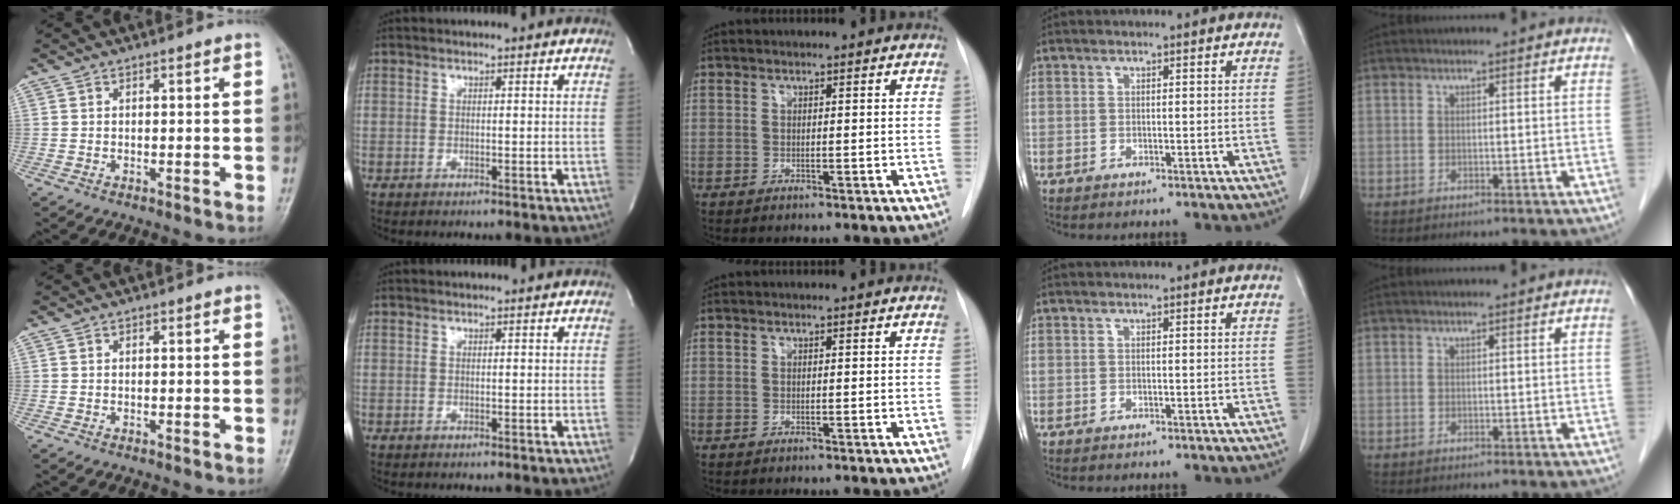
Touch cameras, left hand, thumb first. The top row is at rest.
{}